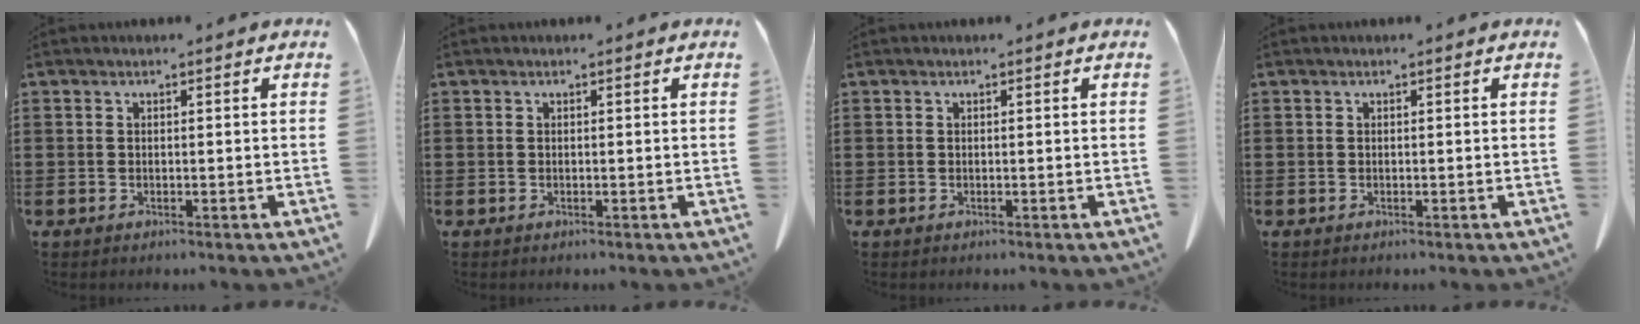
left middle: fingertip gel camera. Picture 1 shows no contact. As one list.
[{"total": 0.0}, {"total": 0.0}, {"total": 0.0}]